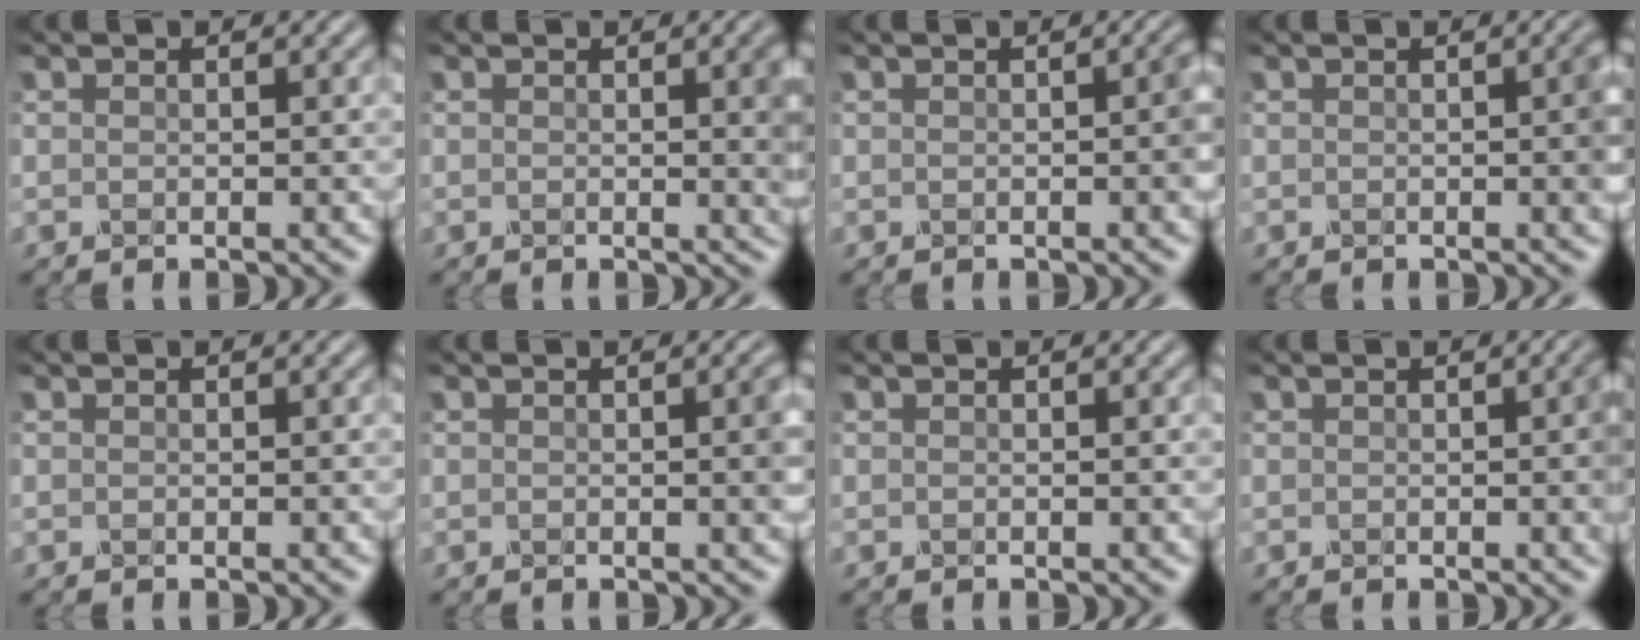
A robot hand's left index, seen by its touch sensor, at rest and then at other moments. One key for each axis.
{"total": 3.2, "fx": 0.3, "fy": 0.9, "fz": 3.1, "tx": -0.027, "ty": 0.003, "tz": 0.001}
{"total": 1.8, "fx": 0.0, "fy": 0.3, "fz": 1.8, "tx": -0.022, "ty": 0.003, "tz": -0.001}
{"total": 2.1, "fx": 0.0, "fy": 0.4, "fz": 2.0, "tx": -0.022, "ty": 0.002, "tz": -0.001}
{"total": 0.0}
{"total": 1.9, "fx": 0.0, "fy": 0.4, "fz": 1.9, "tx": -0.019, "ty": 0.002, "tz": -0.002}
{"total": 0.0}
{"total": 3.6, "fx": 0.0, "fy": 1.0, "fz": 3.4, "tx": -0.030, "ty": 0.006, "tz": -0.003}